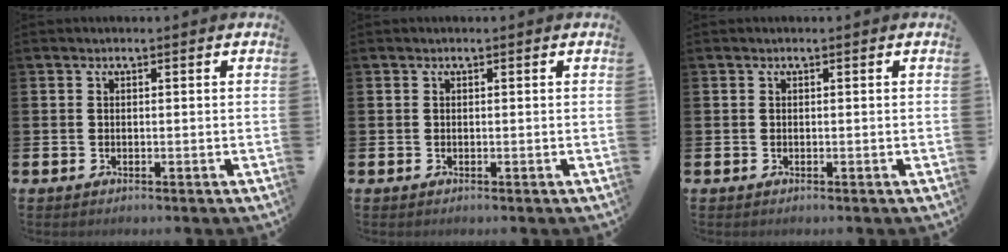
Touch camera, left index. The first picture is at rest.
{"total": 0.0}
{"total": 0.0}